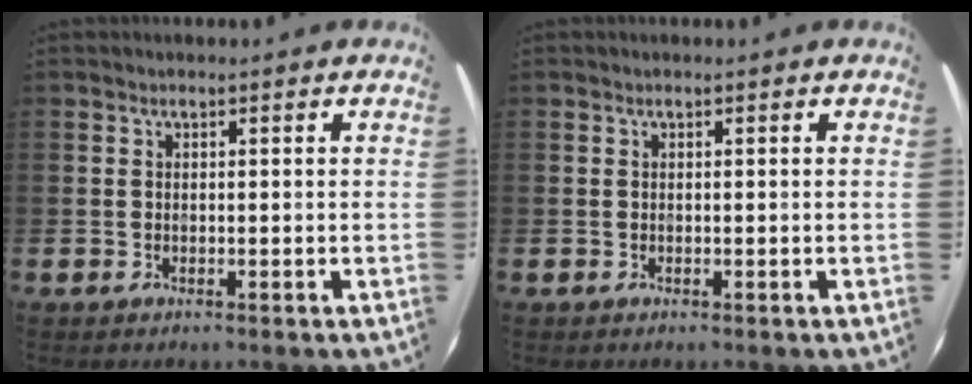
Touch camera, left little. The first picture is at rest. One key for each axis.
{"total": 0.0}